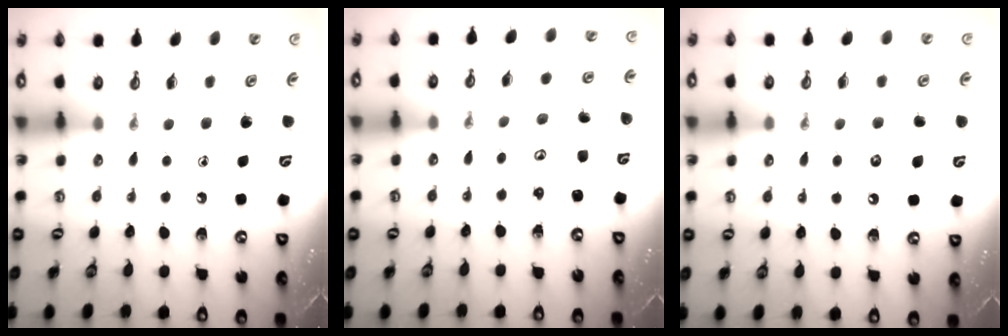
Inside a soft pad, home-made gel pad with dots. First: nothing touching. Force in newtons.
{"total": 2.6, "press": 2.6, "slide": 0.3}
{"total": 4.8, "press": 4.7, "slide": 0.9}